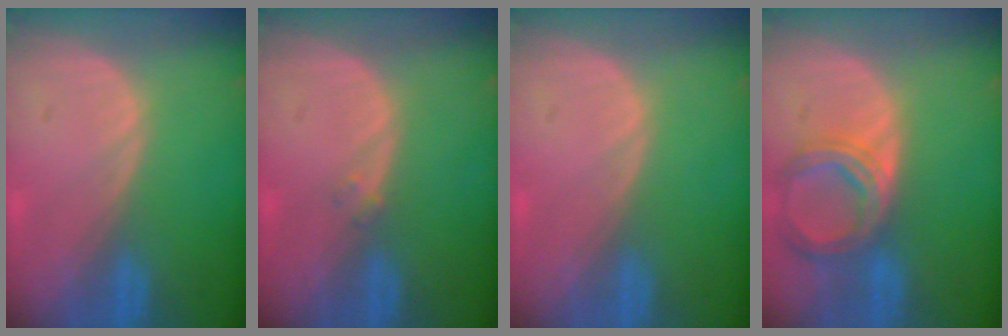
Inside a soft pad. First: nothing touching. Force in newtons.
{"total": 1.0, "press": 0.9, "slide": 0.4}
{"total": 0.0}
{"total": 6.8, "press": 6.2, "slide": 2.6}